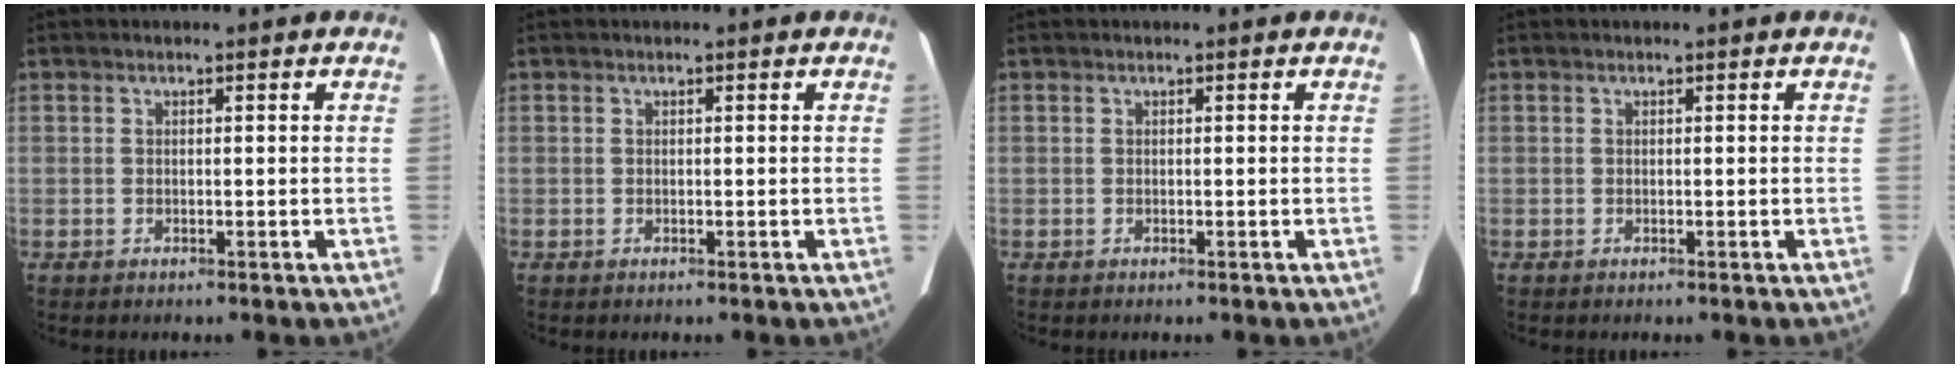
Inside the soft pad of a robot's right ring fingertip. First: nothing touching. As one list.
[{"total": 0.0}, {"total": 0.0}, {"total": 0.0}]